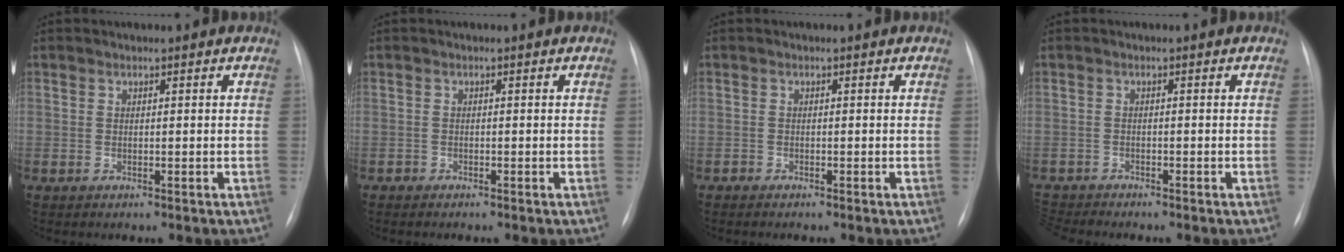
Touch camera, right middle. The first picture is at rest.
{"total": 0.9, "force": [-0.8, 0.2, 0.3], "torque": [-0.005, -0.002, -0.013]}
{"total": 0.8, "force": [-0.7, 0.0, 0.3], "torque": [-0.006, -0.002, -0.012]}
{"total": 2.5, "force": [-2.3, -0.7, -0.5], "torque": [0.006, -0.019, -0.044]}